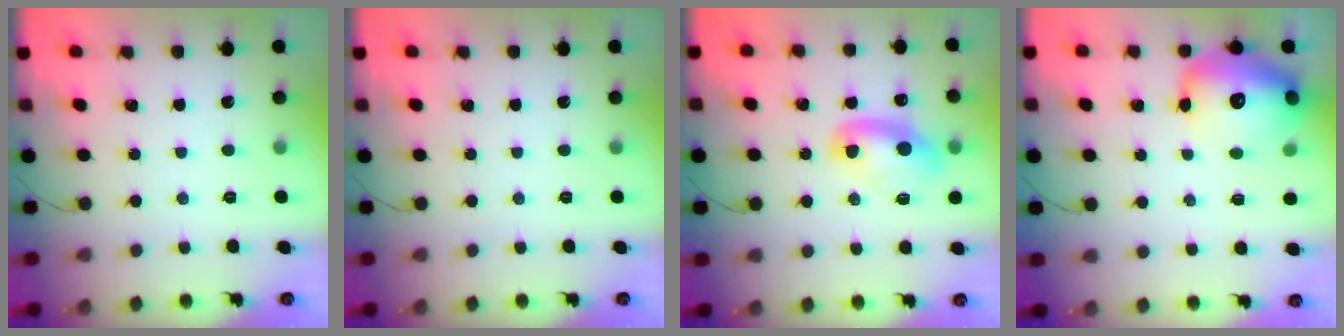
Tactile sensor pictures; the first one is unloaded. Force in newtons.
{"total": 0.0}
{"total": 8.8, "press": 8.8, "slide": 0.8}
{"total": 18.3, "press": 18.1, "slide": 2.9}